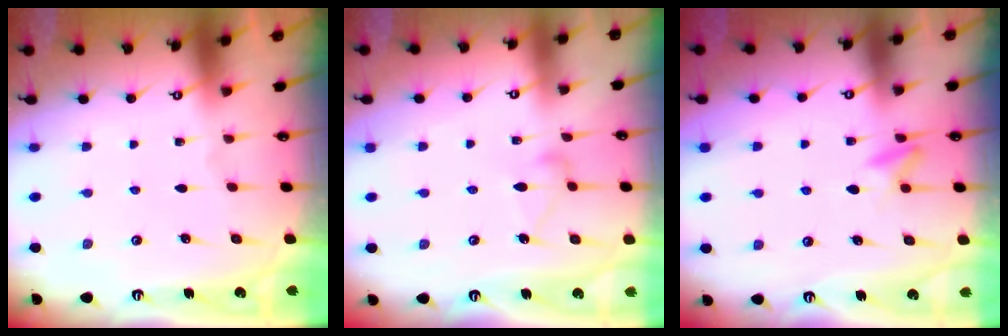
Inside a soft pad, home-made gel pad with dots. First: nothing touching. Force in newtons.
{"total": 9.2, "press": 9.1, "slide": 0.6}
{"total": 6.8, "press": 6.4, "slide": 2.2}